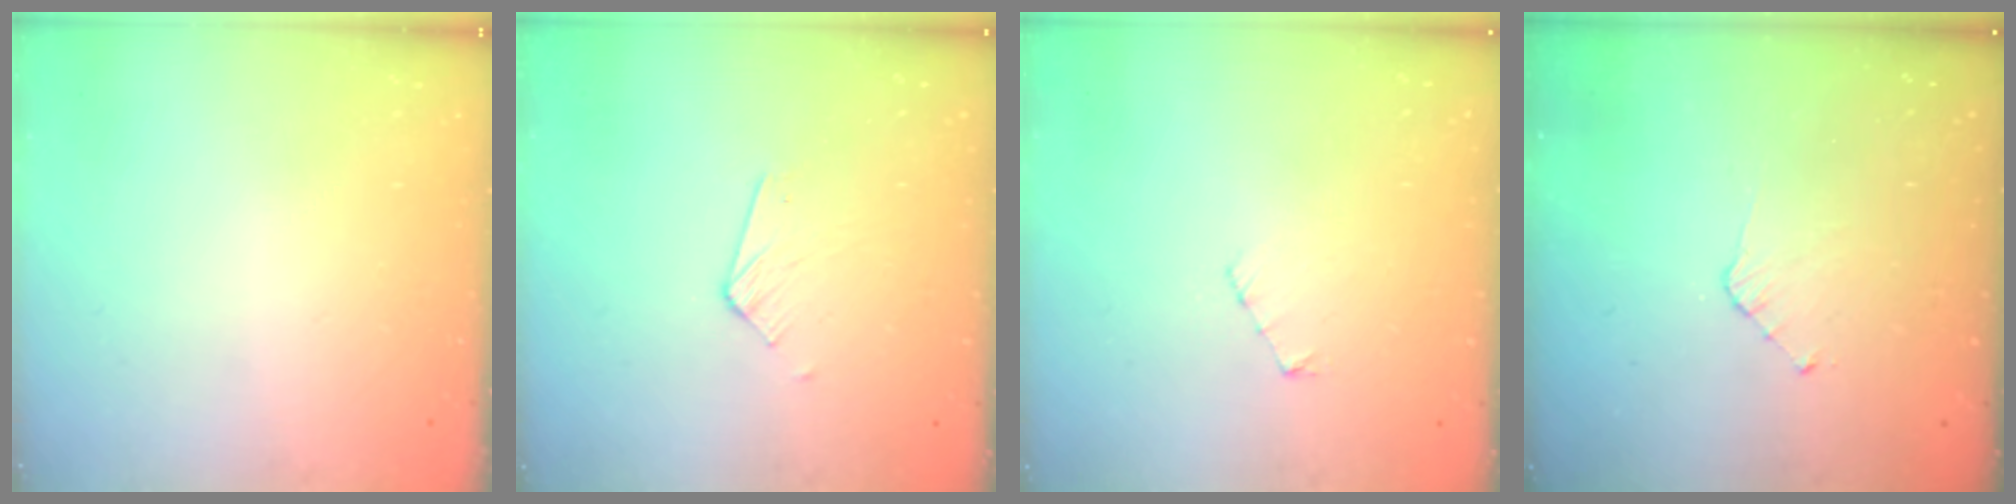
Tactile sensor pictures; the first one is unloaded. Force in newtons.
{"total": 3.5, "press": 3.5, "slide": 0.4}
{"total": 3.0, "press": 3.0, "slide": 0.3}
{"total": 3.7, "press": 3.7, "slide": 0.3}